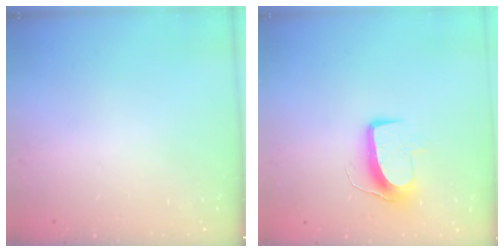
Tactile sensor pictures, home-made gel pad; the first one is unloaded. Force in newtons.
{"total": 11.0, "press": 11.0, "slide": 0.9}